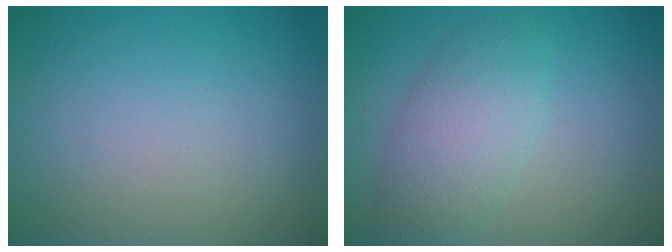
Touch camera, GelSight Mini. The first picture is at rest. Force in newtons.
{"total": 4.5, "press": 4.5, "slide": 0.2}